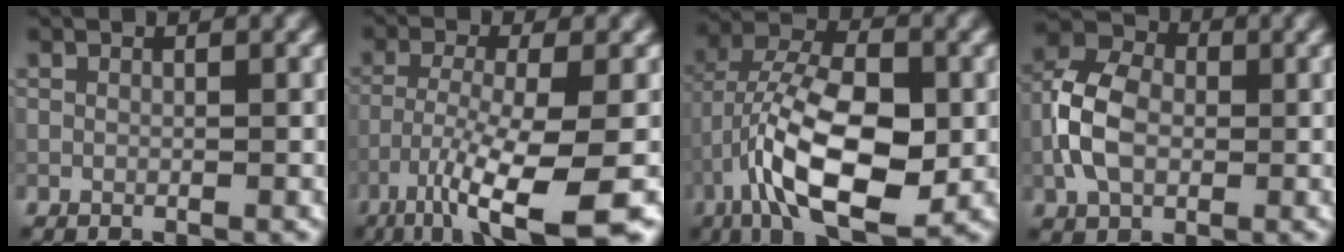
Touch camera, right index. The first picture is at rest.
{"total": 8.8, "force": [-4.8, 1.5, 7.2], "torque": [-0.124, -0.011, -0.089]}
{"total": 11.7, "force": [-3.1, 5.5, 9.8], "torque": [-0.182, 0.007, -0.061]}
{"total": 6.2, "force": [-0.9, 4.3, 4.4], "torque": [-0.096, 0.010, -0.026]}